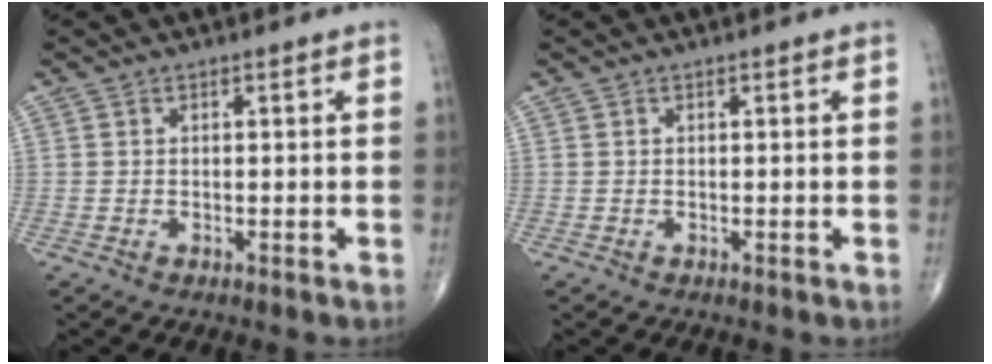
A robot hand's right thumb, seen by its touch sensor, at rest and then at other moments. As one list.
[{"total": 0.0}]